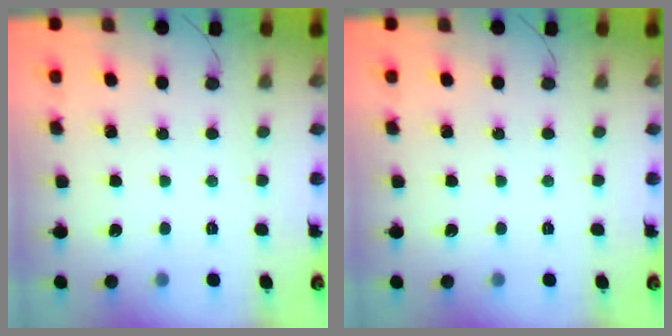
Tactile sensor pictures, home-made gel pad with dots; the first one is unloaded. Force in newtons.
{"total": 0.0}